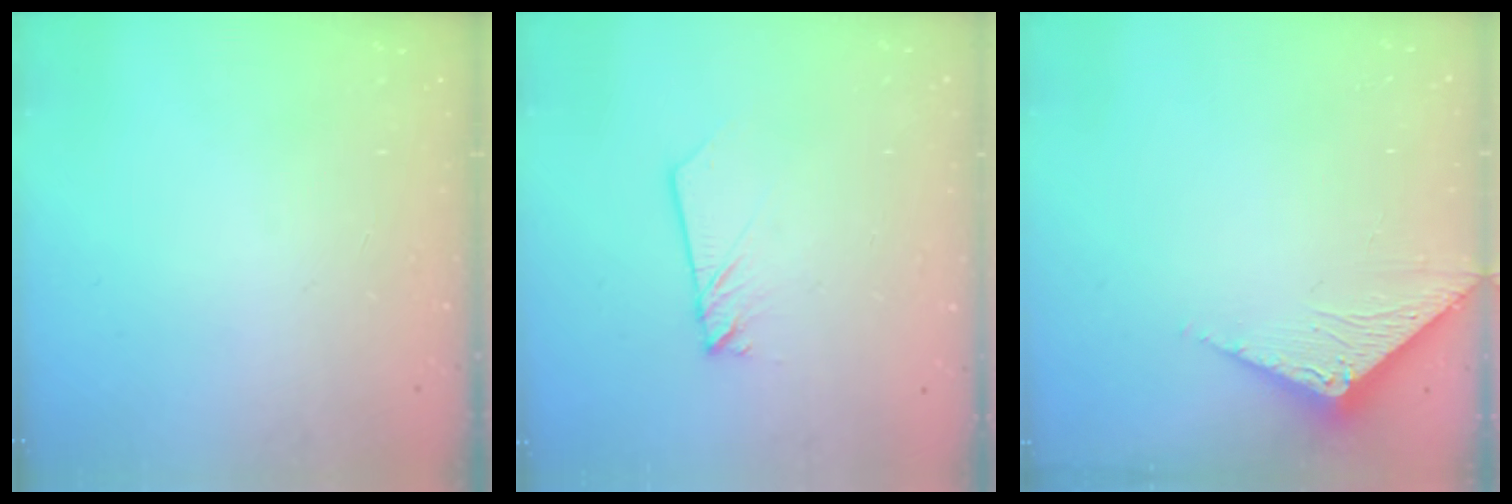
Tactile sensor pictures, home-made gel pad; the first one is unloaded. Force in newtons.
{"total": 2.0, "press": 2.0, "slide": 0.2}
{"total": 3.5, "press": 3.5, "slide": 0.2}